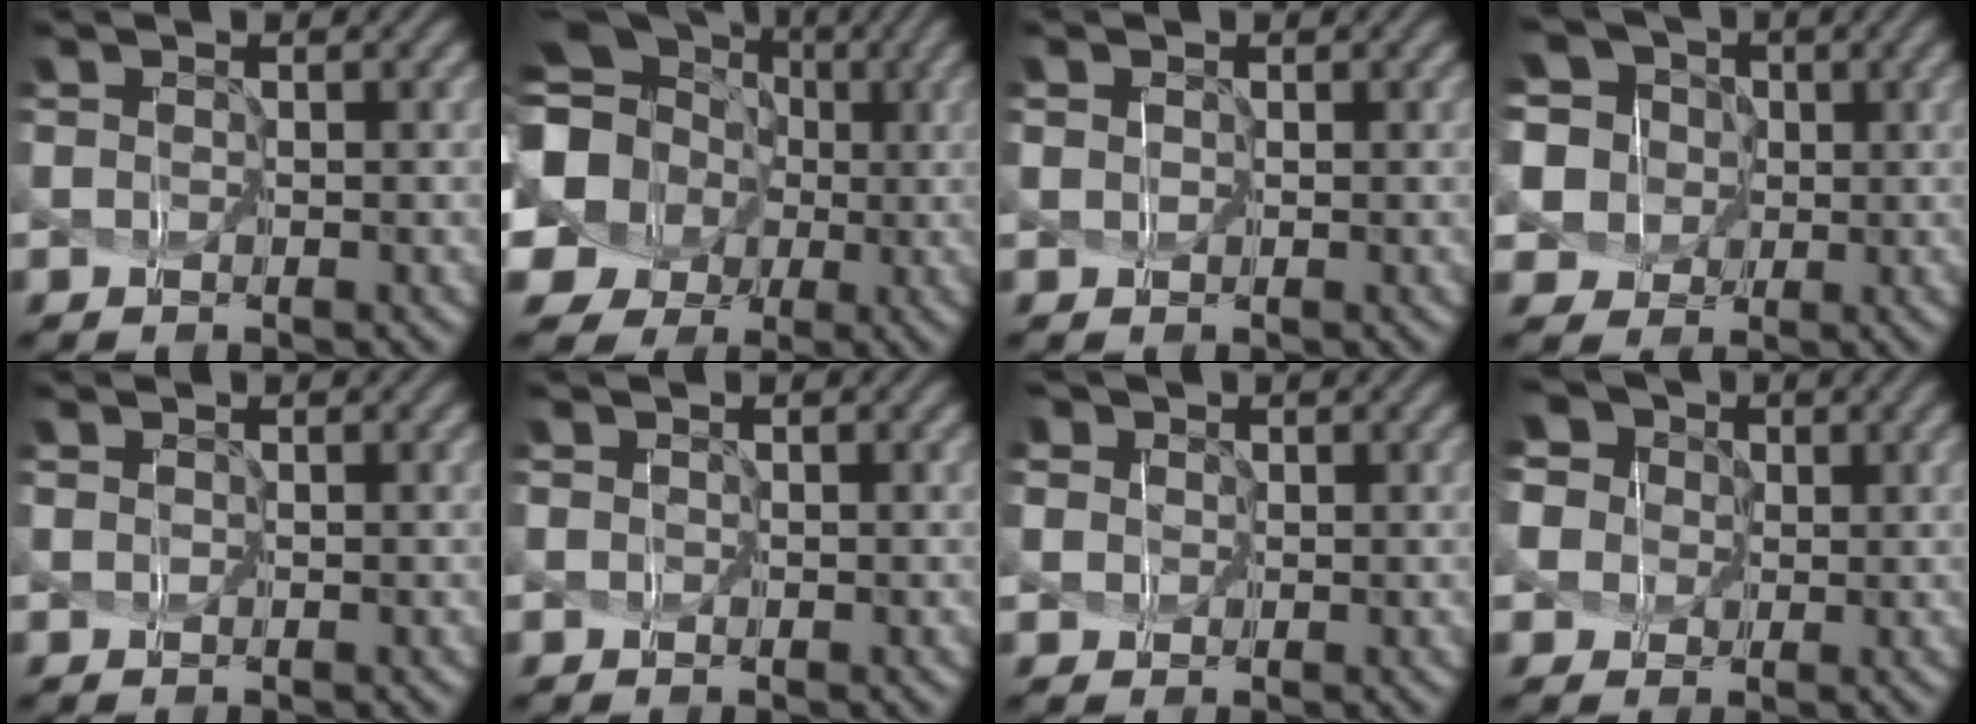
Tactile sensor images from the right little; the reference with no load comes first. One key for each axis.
{"total": 16.0, "fx": -0.5, "fy": 14.9, "fz": 5.8, "tx": -0.184, "ty": -0.009, "tz": -0.038}
{"total": 2.6, "fx": 1.1, "fy": 2.1, "fz": 1.2, "tx": -0.019, "ty": 0.025, "tz": -0.006}
{"total": 8.0, "fx": 1.9, "fy": 7.1, "fz": 3.3, "tx": -0.118, "ty": 0.022, "tz": 0.009}
{"total": 0.6, "fx": 0.3, "fy": 0.4, "fz": 0.3, "tx": 0.000, "ty": 0.007, "tz": -0.003}
{"total": 0.7, "fx": 0.2, "fy": 0.6, "fz": 0.3, "tx": 0.001, "ty": 0.008, "tz": -0.005}
{"total": 8.3, "fx": 3.2, "fy": 6.8, "fz": 3.5, "tx": -0.096, "ty": 0.036, "tz": 0.029}
{"total": 7.4, "fx": 1.8, "fy": 6.4, "fz": 3.2, "tx": -0.093, "ty": 0.025, "tz": -0.002}